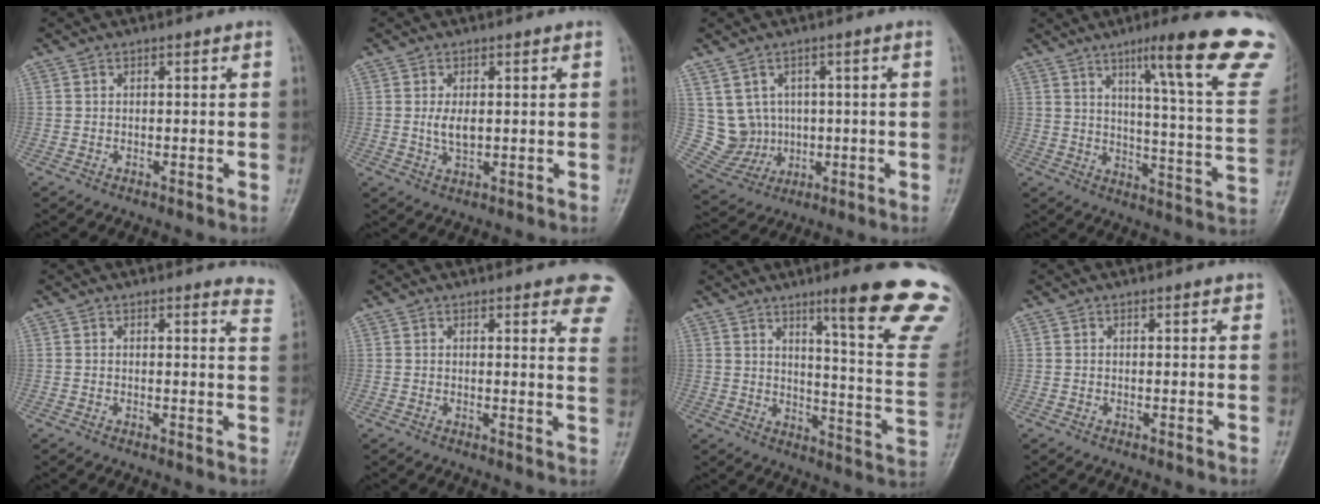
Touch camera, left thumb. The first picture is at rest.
{"total": 3.3, "force": [0.4, 1.7, 2.9], "torque": [-0.055, -0.008, 0.009]}
{"total": 7.3, "force": [1.3, 7.0, 1.9], "torque": [-0.006, -0.002, 0.041]}
{"total": 23.8, "force": [14.3, 2.8, 18.8], "torque": [-0.236, -0.063, 0.192]}
{"total": 4.2, "force": [4.2, 0.7, 0.3], "torque": [0.008, -0.032, 0.016]}
{"total": 10.1, "force": [7.4, 2.5, 6.5], "torque": [-0.045, -0.027, 0.067]}
{"total": 21.6, "force": [13.6, 2.3, 16.6], "torque": [-0.187, -0.082, 0.181]}
{"total": 0.9, "force": [0.7, 0.3, 0.5], "torque": [-0.006, -0.003, 0.007]}